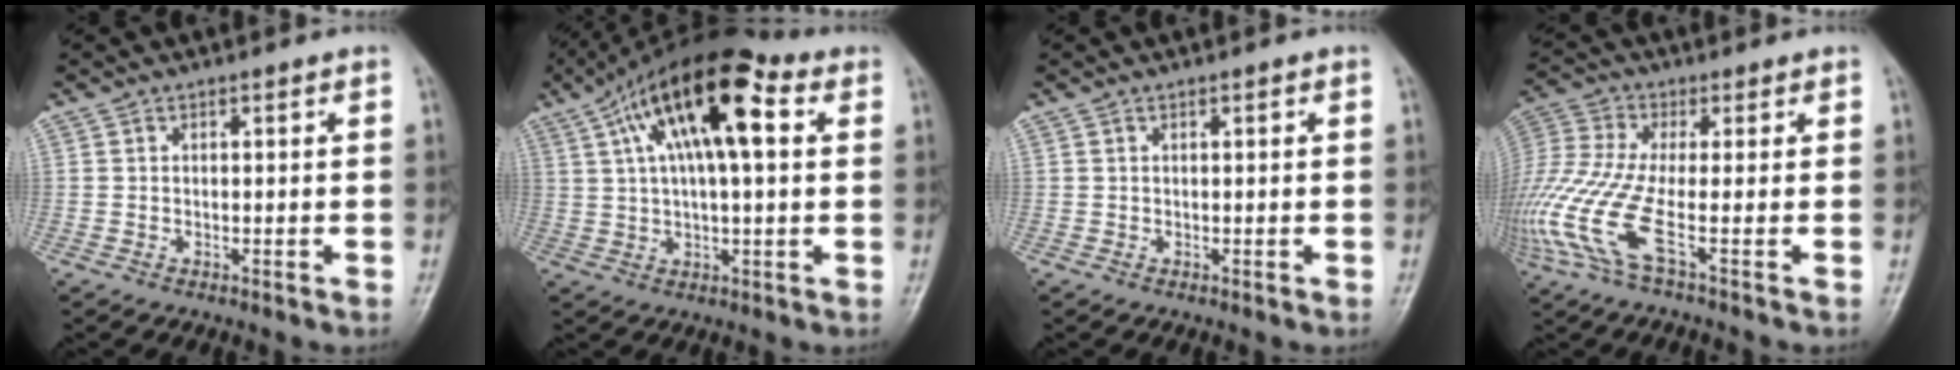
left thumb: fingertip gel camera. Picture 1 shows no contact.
{"total": 16.7, "force": [5.5, 6.2, 14.5], "torque": [-0.234, 0.024, 0.082]}
{"total": 0.0}
{"total": 12.5, "force": [-3.8, 2.3, 11.7], "torque": [-0.304, 0.006, -0.086]}